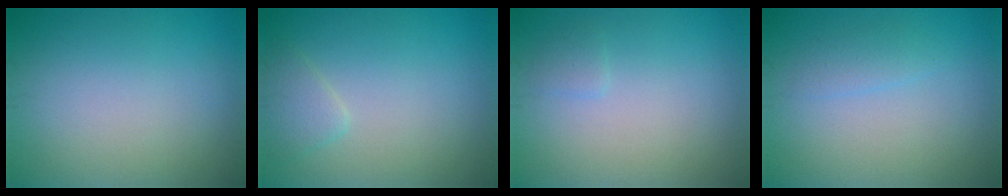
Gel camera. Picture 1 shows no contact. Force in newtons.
{"total": 1.6, "press": 1.6, "slide": 0.2}
{"total": 0.8, "press": 0.8, "slide": 0.1}
{"total": 1.2, "press": 1.2, "slide": 0.1}